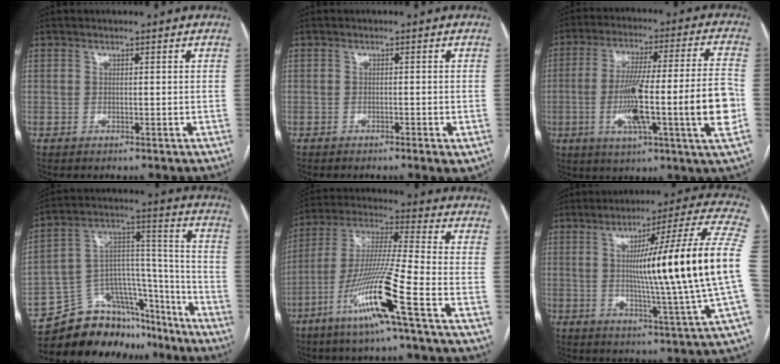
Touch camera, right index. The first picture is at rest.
{"total": 2.2, "force": [-1.2, 0.4, 1.9], "torque": [-0.022, -0.002, -0.016]}
{"total": 19.0, "force": [-4.0, 0.1, 18.6], "torque": [-0.281, 0.007, -0.063]}
{"total": 18.7, "force": [-16.1, 7.7, 5.3], "torque": [-0.081, 0.067, -0.253]}
{"total": 15.1, "force": [-7.3, -1.2, 13.2], "torque": [-0.266, -0.021, -0.143]}
{"total": 21.5, "force": [0.4, -1.9, 21.4], "torque": [-0.287, 0.002, -0.010]}